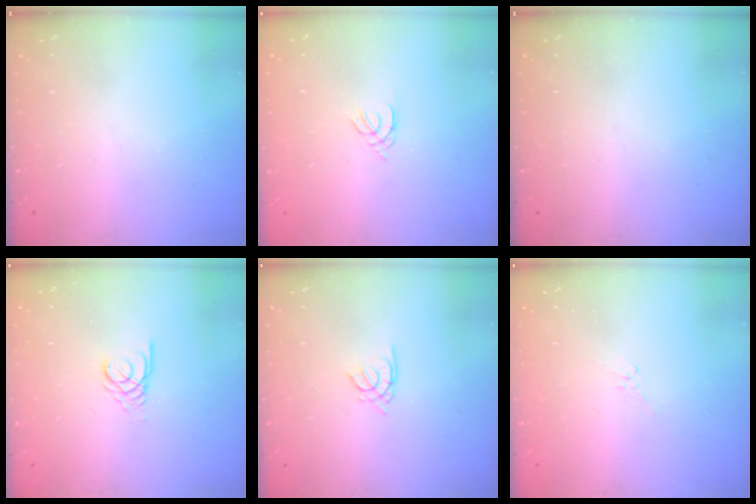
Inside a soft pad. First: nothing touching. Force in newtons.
{"total": 1.2, "press": 1.2, "slide": 0.3}
{"total": 0.0}
{"total": 2.7, "press": 2.7, "slide": 0.3}
{"total": 1.5, "press": 1.4, "slide": 0.4}
{"total": 2.1, "press": 2.0, "slide": 0.6}